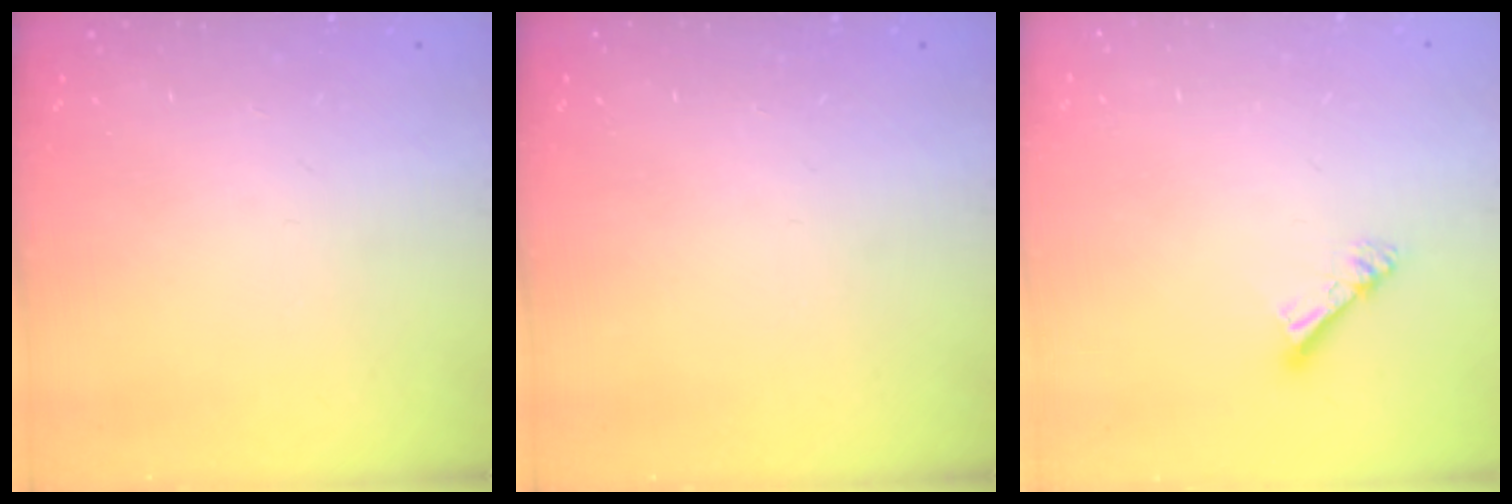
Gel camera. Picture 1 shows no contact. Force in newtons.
{"total": 0.0}
{"total": 4.3, "press": 4.3, "slide": 0.3}